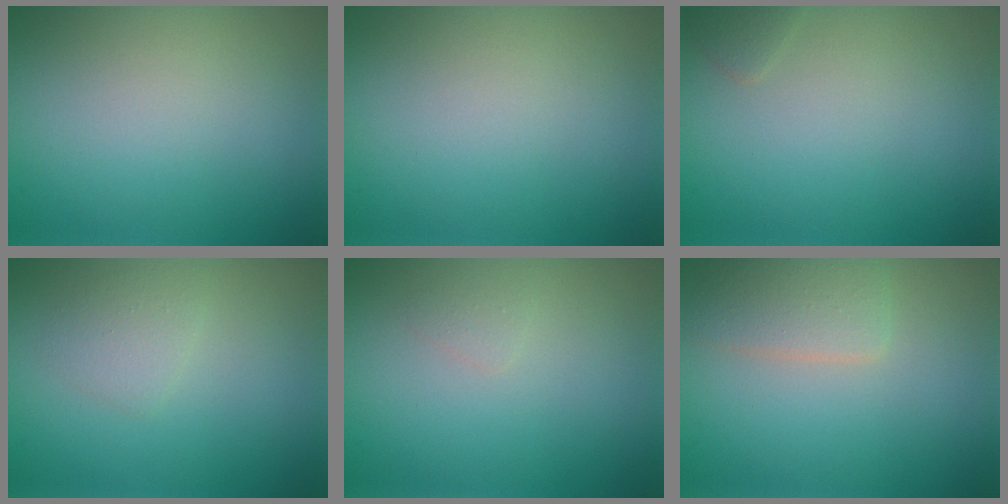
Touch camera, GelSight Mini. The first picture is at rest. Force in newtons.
{"total": 0.0}
{"total": 0.8, "press": 0.8, "slide": 0.0}
{"total": 1.5, "press": 1.5, "slide": 0.0}
{"total": 0.7, "press": 0.7, "slide": 0.0}
{"total": 2.6, "press": 2.6, "slide": 0.1}